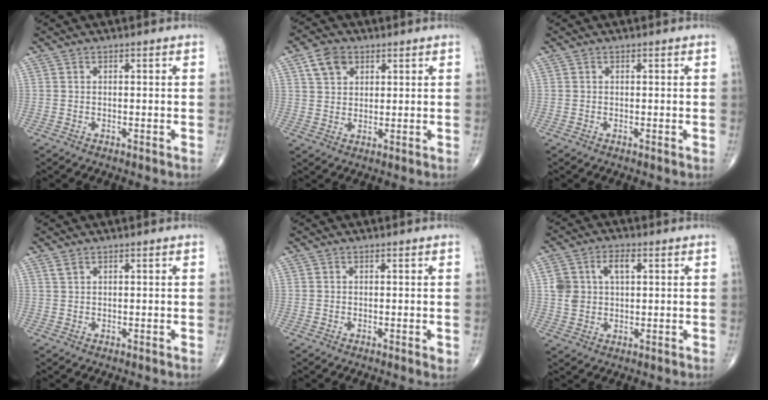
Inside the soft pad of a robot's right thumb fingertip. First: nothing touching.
{"total": 5.7, "force": [2.7, 4.0, 3.0], "torque": [-0.035, -0.006, 0.049]}
{"total": 0.0}
{"total": 1.0, "force": [0.7, 0.4, 0.5], "torque": [-0.009, 0.005, 0.017]}
{"total": 0.8, "force": [-0.2, 0.2, 0.8], "torque": [-0.008, -0.002, -0.005]}
{"total": 7.2, "force": [1.9, 4.7, 5.1], "torque": [-0.087, 0.007, 0.038]}